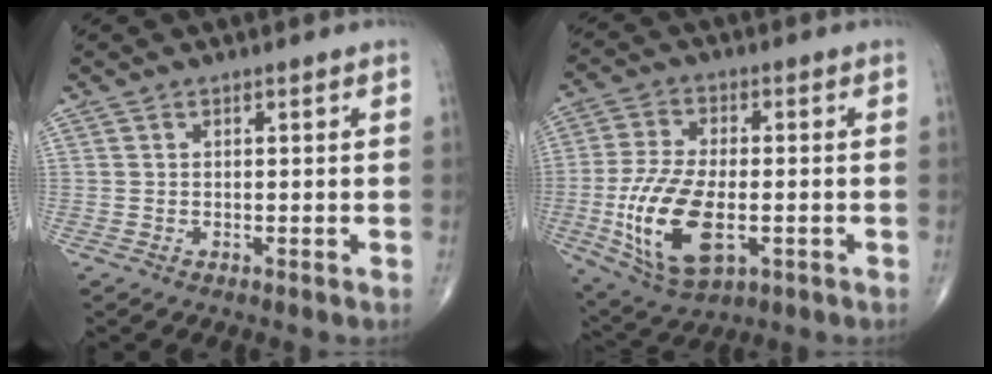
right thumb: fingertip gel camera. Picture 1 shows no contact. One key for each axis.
{"total": 15.8, "fx": -3.4, "fy": 8.0, "fz": 13.2, "tx": -0.264, "ty": -0.002, "tz": -0.050}